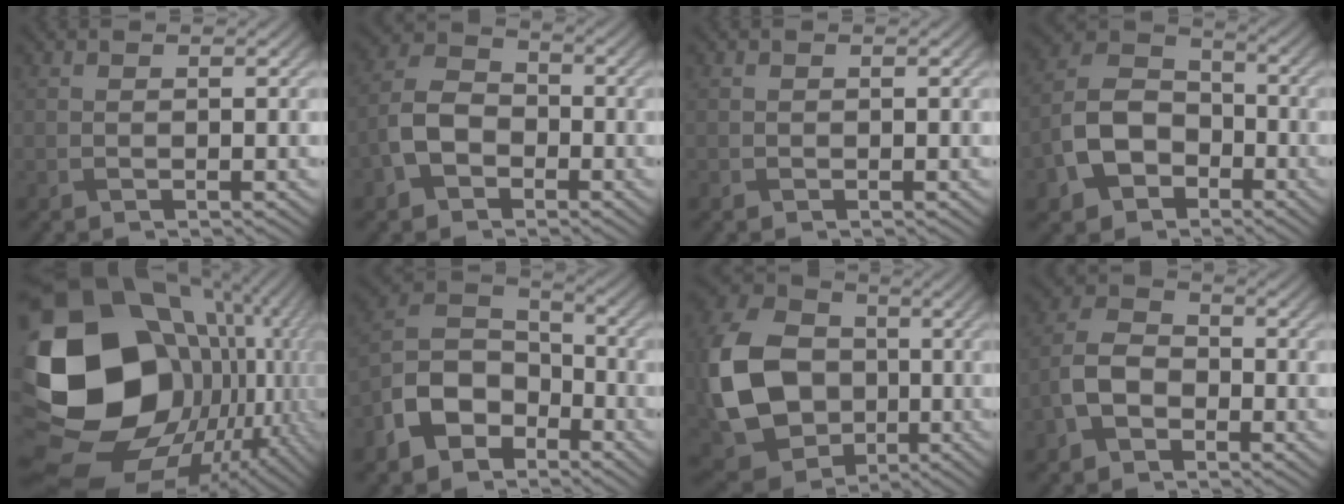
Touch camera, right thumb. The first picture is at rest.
{"total": 6.5, "force": [-2.7, 4.5, 3.8], "torque": [-0.085, 0.003, -0.062]}
{"total": 0.0}
{"total": 10.2, "force": [-4.3, 7.3, 5.7], "torque": [-0.137, -0.013, -0.100]}
{"total": 23.1, "force": [0.5, 17.7, 14.8], "torque": [-0.341, -0.046, 0.044]}
{"total": 9.9, "force": [-5.5, 6.6, 5.0], "torque": [-0.112, -0.009, -0.128]}
{"total": 14.5, "force": [-1.7, 11.7, 8.4], "torque": [-0.205, 0.000, -0.041]}
{"total": 5.7, "force": [-2.6, 3.8, 3.4], "torque": [-0.077, 0.006, -0.061]}